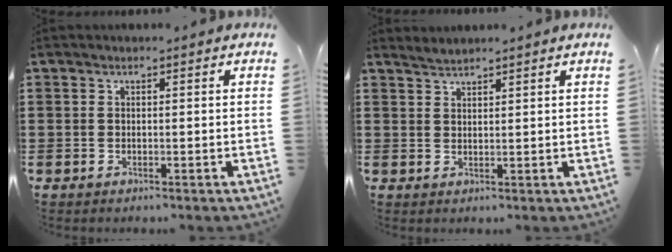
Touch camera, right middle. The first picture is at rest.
{"total": 1.6, "force": [1.6, -0.3, -0.2], "torque": [0.000, 0.002, 0.031]}